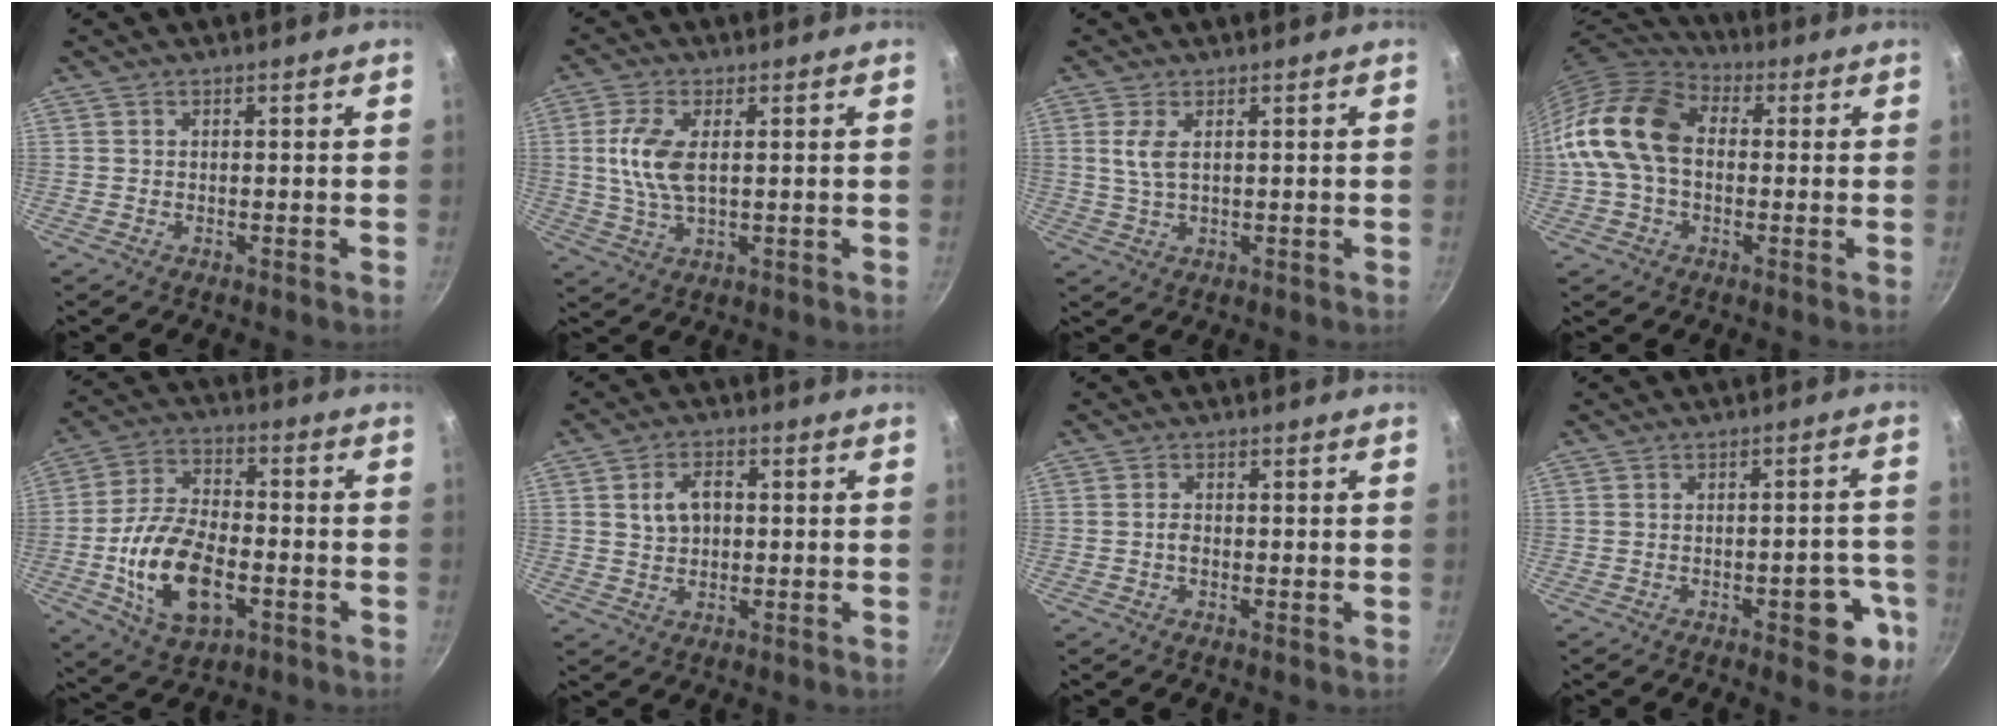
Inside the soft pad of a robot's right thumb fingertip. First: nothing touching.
{"total": 8.1, "force": [1.1, 3.8, 7.1], "torque": [-0.144, 0.001, 0.021]}
{"total": 3.7, "force": [1.0, 1.6, 3.2], "torque": [-0.067, -0.005, 0.021]}
{"total": 16.3, "force": [0.3, 11.5, 11.6], "torque": [-0.204, 0.035, -0.012]}
{"total": 15.2, "force": [-4.0, 8.4, 12.0], "torque": [-0.211, 0.021, -0.067]}
{"total": 5.6, "force": [0.8, 3.9, 3.9], "torque": [-0.054, 0.009, 0.015]}
{"total": 1.4, "force": [-0.3, 0.7, 1.2], "torque": [-0.025, 0.003, -0.010]}
{"total": 8.6, "force": [-3.7, 3.8, 6.8], "torque": [-0.053, 0.027, -0.042]}